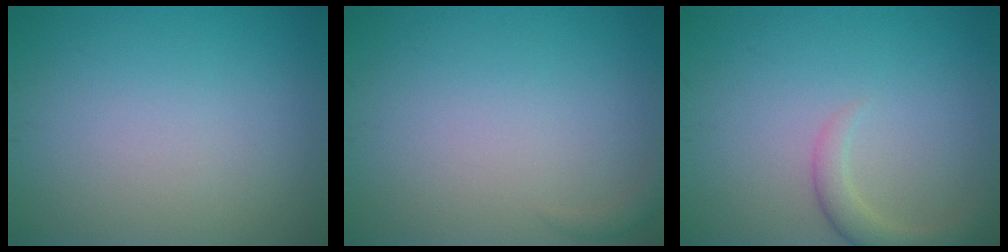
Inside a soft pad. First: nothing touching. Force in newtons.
{"total": 0.7, "press": 0.7, "slide": 0.1}
{"total": 2.3, "press": 2.3, "slide": 0.3}